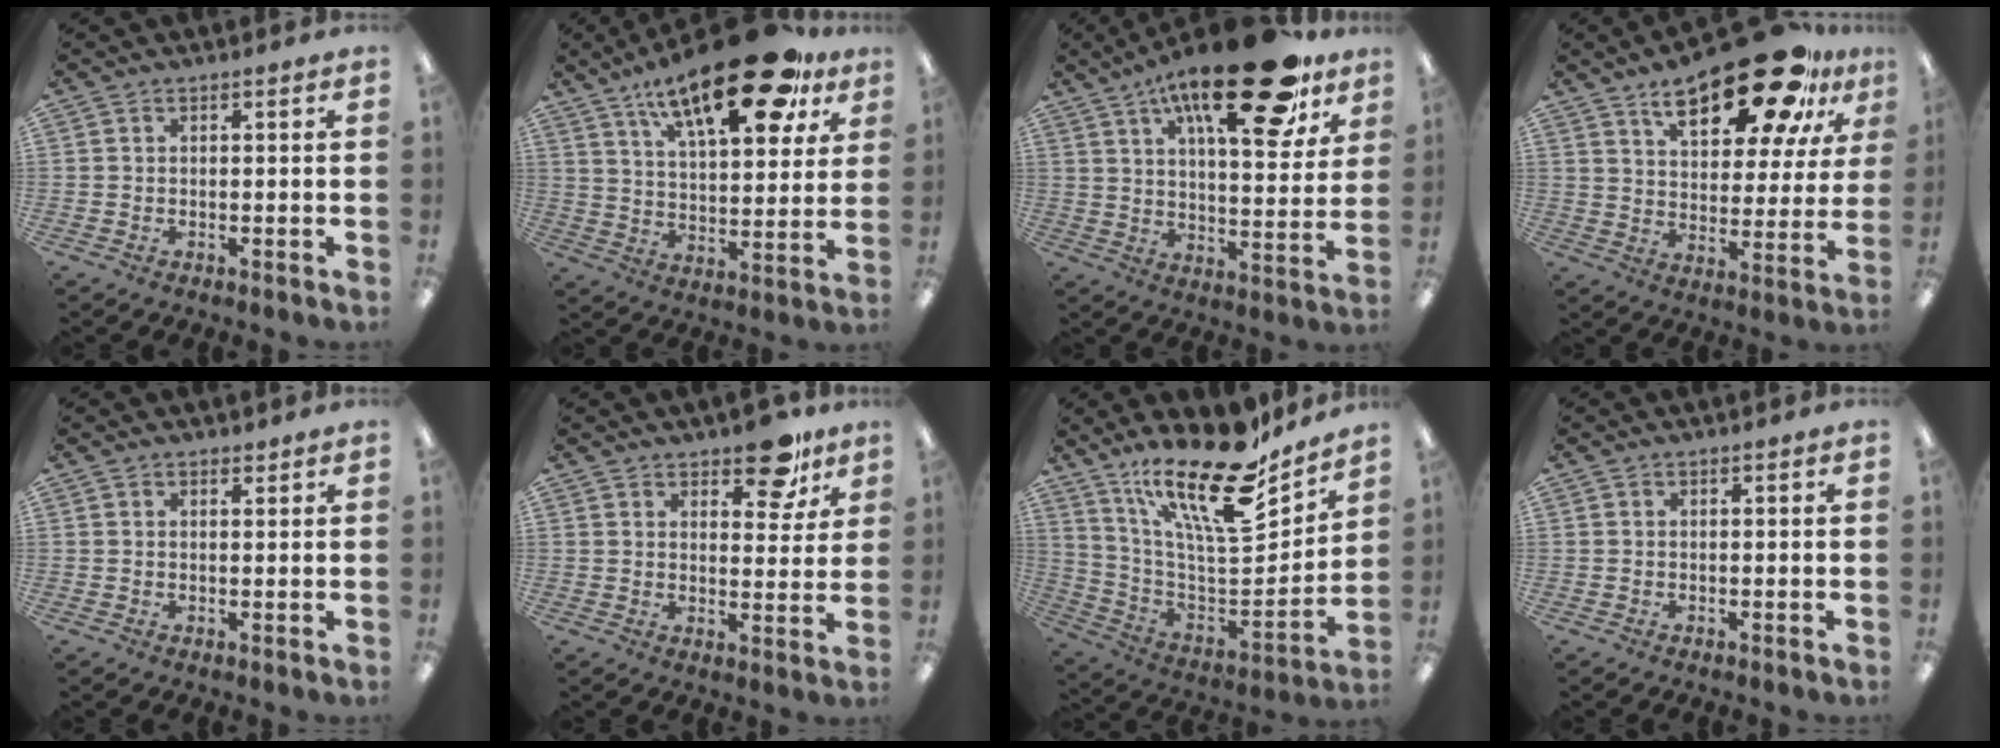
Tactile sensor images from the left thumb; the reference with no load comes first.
{"total": 23.2, "force": [14.9, 8.4, 15.6], "torque": [-0.231, -0.081, 0.241]}
{"total": 25.5, "force": [15.8, 9.2, 17.8], "torque": [-0.253, -0.086, 0.250]}
{"total": 22.7, "force": [14.8, 9.1, 14.6], "torque": [-0.218, -0.076, 0.243]}
{"total": 1.2, "force": [1.0, 0.5, 0.4], "torque": [0.000, -0.004, 0.017]}
{"total": 10.7, "force": [7.5, 4.9, 5.8], "torque": [-0.052, -0.044, 0.126]}
{"total": 24.0, "force": [17.0, 7.4, 15.2], "torque": [-0.259, -0.122, 0.287]}
{"total": 0.0}